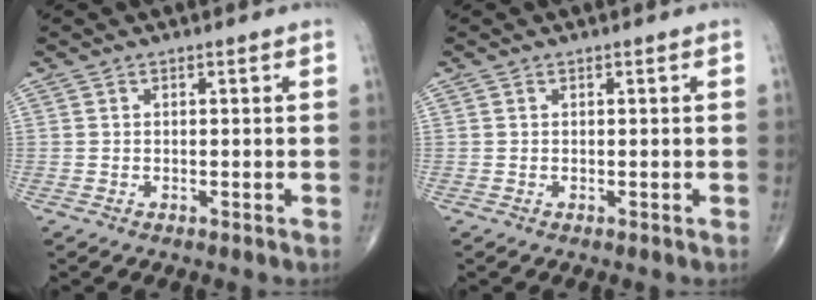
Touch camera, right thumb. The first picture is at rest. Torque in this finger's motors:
{"motor_torque": [0.12, 0.09, 0.04, 0.03, 0.00]}